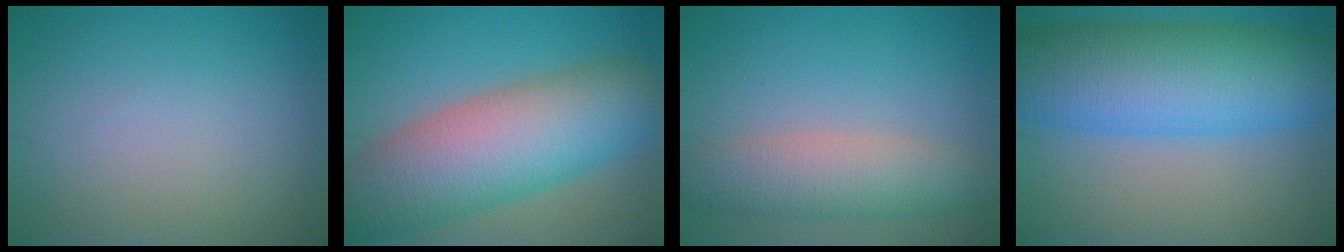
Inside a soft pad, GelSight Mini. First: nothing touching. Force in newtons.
{"total": 12.3, "press": 12.3, "slide": 0.4}
{"total": 5.3, "press": 5.3, "slide": 0.3}
{"total": 13.3, "press": 13.3, "slide": 0.5}